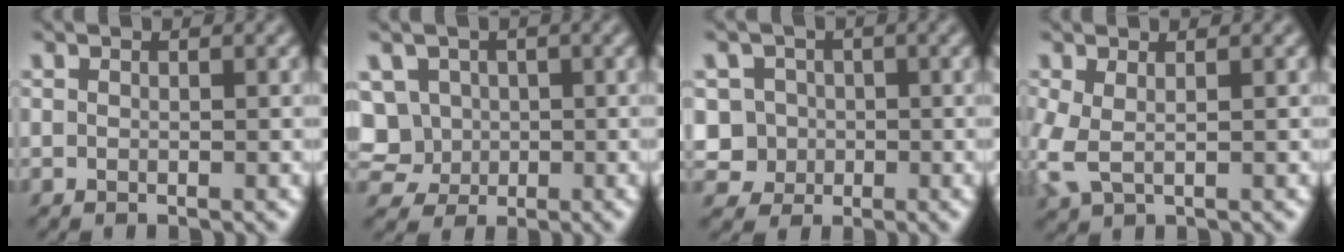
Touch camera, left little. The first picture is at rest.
{"total": 7.5, "force": [0.5, 6.7, 3.2], "torque": [-0.071, 0.030, -0.018]}
{"total": 4.7, "force": [-0.3, 4.5, 1.4], "torque": [-0.015, 0.025, -0.018]}
{"total": 3.2, "force": [-0.3, 1.7, 2.7], "torque": [-0.088, -0.002, -0.005]}